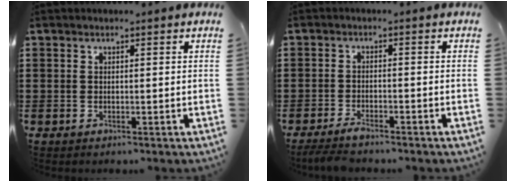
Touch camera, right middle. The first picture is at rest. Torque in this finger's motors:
{"motor_torque": [2.14, 0.00, 0.21, 0.08]}